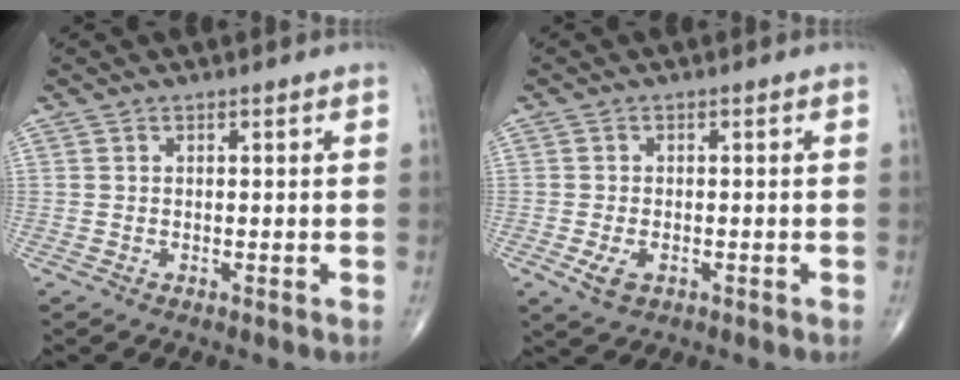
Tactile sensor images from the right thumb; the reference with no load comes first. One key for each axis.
{"total": 3.4, "fx": -1.2, "fy": 2.0, "fz": 2.4, "tx": -0.050, "ty": 0.000, "tz": -0.019}